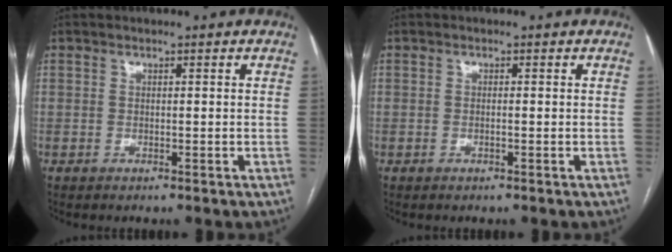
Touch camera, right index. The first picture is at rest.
{"total": 0.6, "force": [-0.2, 0.1, 0.6], "torque": [-0.012, 0.000, -0.001]}